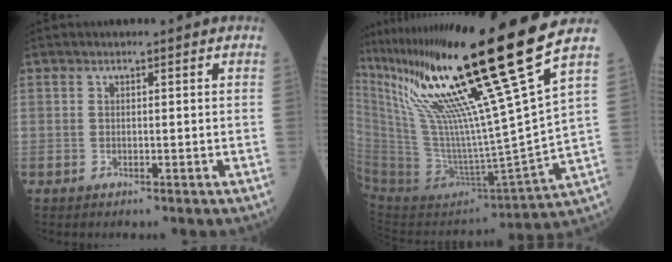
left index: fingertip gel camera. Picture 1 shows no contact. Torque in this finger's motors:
{"motor_torque": [1.51, -0.63, 1.05, 0.21]}